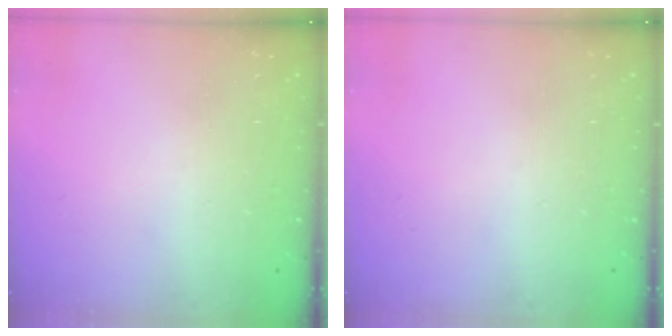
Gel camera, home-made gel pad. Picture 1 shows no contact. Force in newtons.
{"total": 0.0}